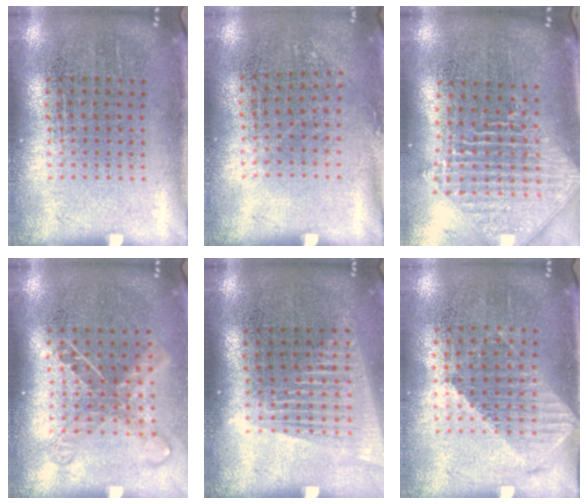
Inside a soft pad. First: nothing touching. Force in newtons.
{"total": 0.8, "press": 0.7, "slide": 0.5}
{"total": 2.3, "press": 1.8, "slide": 1.5}
{"total": 1.5, "press": 1.2, "slide": 1.0}
{"total": 1.7, "press": 1.5, "slide": 0.8}
{"total": 1.1, "press": 1.0, "slide": 0.4}